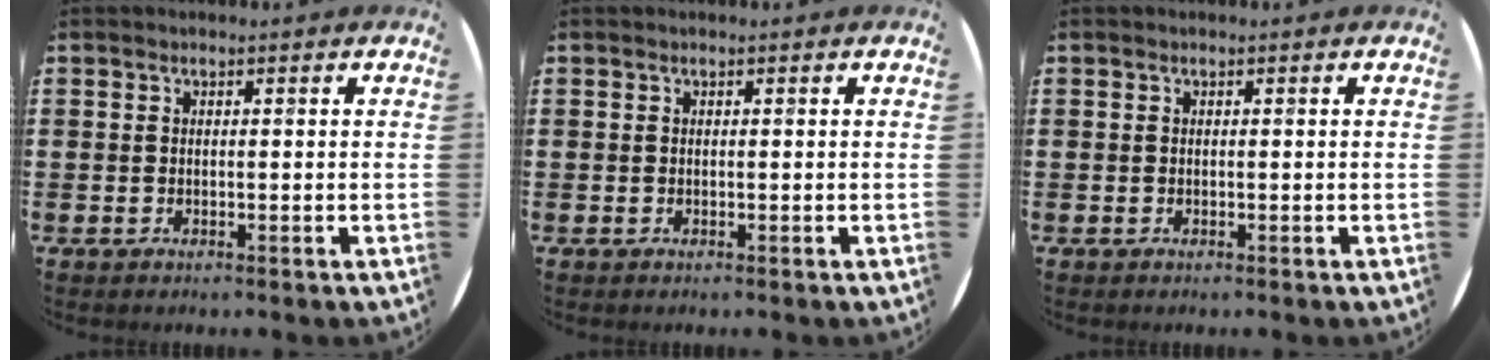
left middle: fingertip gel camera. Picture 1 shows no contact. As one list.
[{"total": 0.0}, {"total": 0.0}]